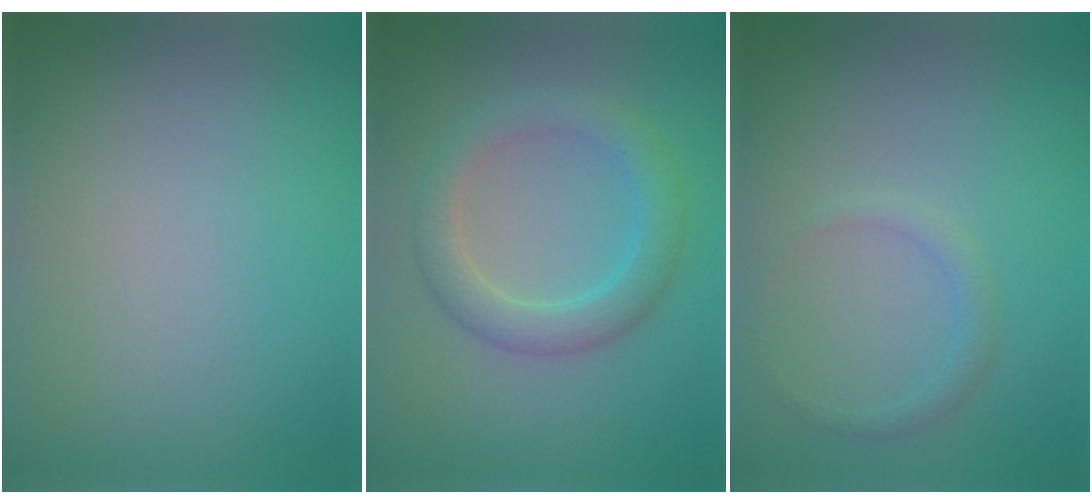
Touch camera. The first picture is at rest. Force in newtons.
{"total": 3.9, "press": 3.9, "slide": 0.2}
{"total": 1.2, "press": 1.2, "slide": 0.2}